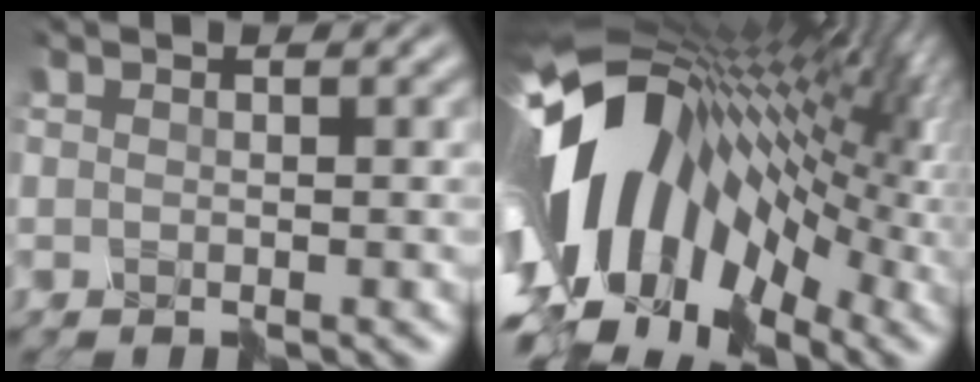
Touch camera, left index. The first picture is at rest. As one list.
[{"total": 14.4, "force": [-1.5, 8.6, 11.5], "torque": [-0.205, 0.018, -0.036]}]